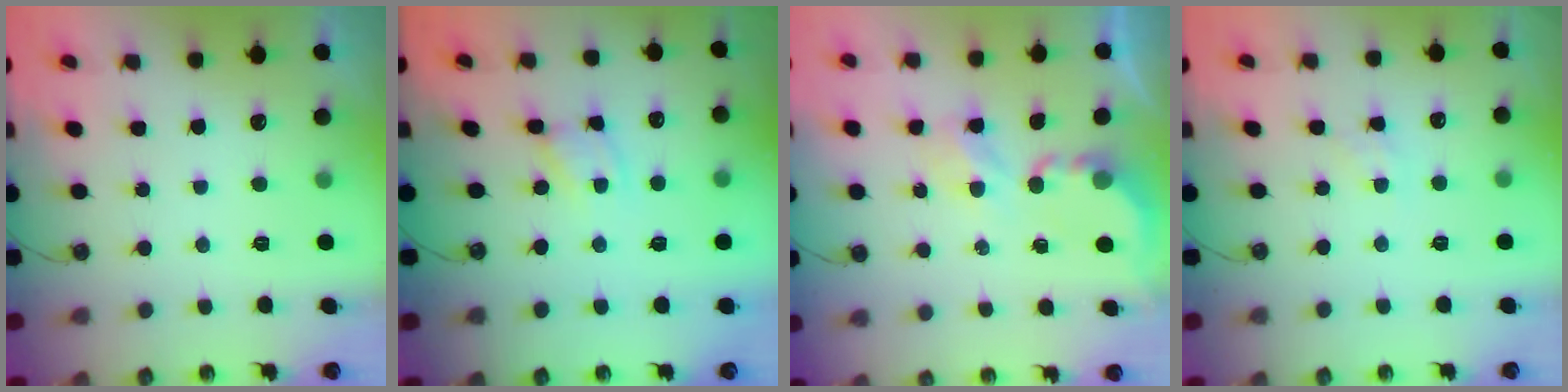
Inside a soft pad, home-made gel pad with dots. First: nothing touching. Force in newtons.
{"total": 2.7, "press": 2.7, "slide": 0.1}
{"total": 4.0, "press": 4.0, "slide": 0.1}
{"total": 2.8, "press": 2.8, "slide": 0.5}